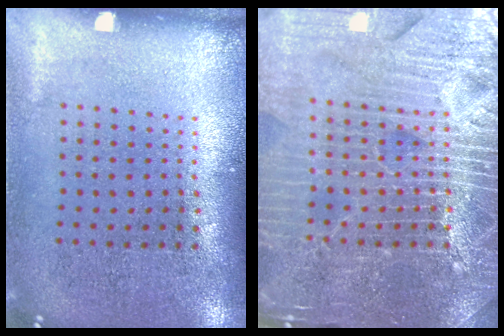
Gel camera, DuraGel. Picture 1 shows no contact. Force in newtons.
{"total": 7.1, "press": 7.1, "slide": 1.0}